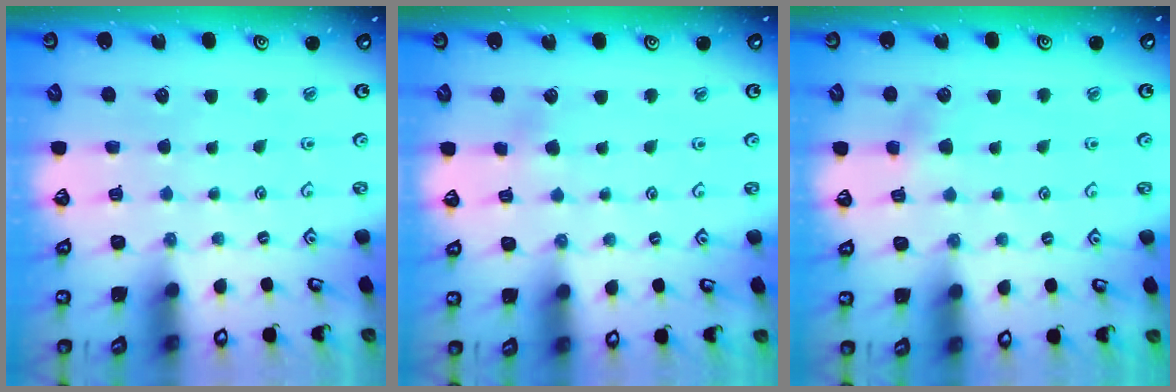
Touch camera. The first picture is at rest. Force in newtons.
{"total": 1.8, "press": 1.7, "slide": 0.4}
{"total": 3.6, "press": 3.6, "slide": 0.3}